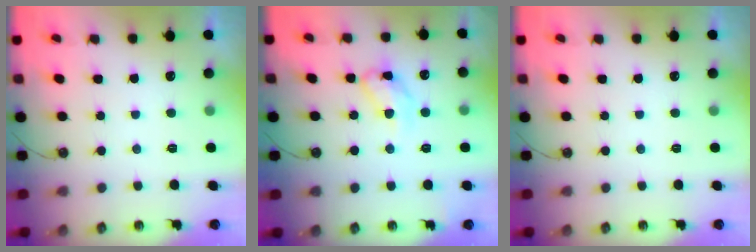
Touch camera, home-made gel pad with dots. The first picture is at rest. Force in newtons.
{"total": 12.7, "press": 12.7, "slide": 1.1}
{"total": 0.0}